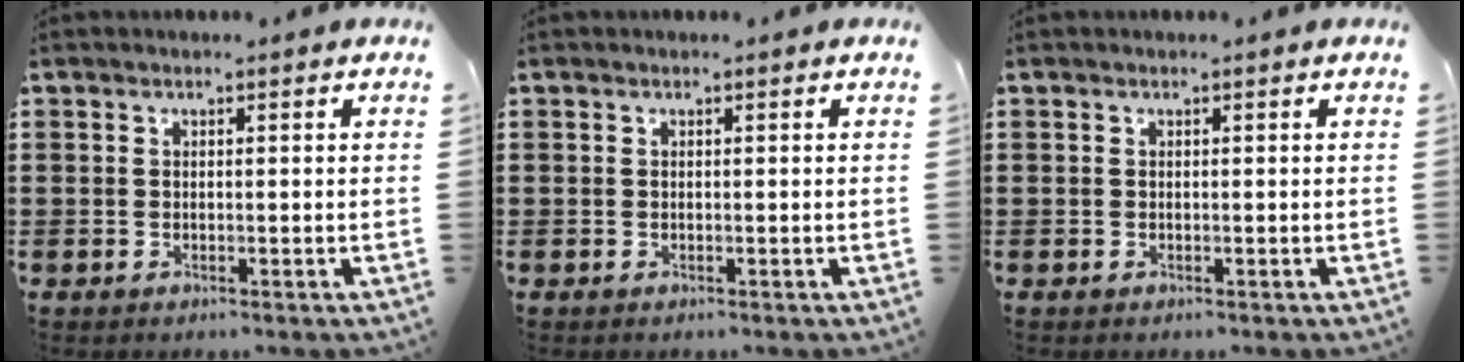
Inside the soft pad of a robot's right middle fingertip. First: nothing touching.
{"total": 0.0}
{"total": 0.0}